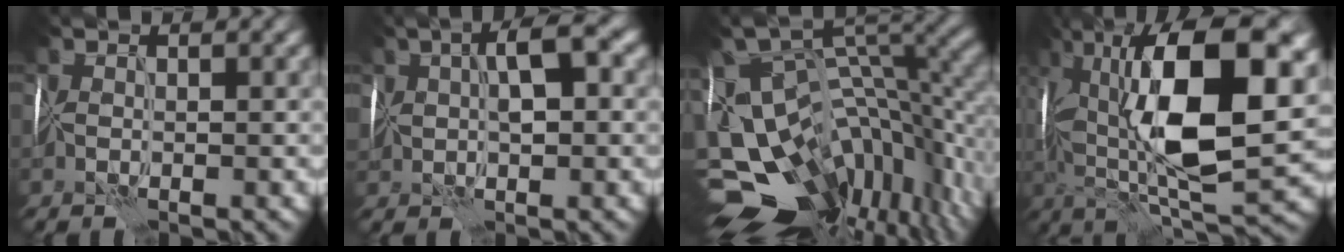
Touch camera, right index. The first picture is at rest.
{"total": 5.4, "force": [1.1, 3.0, 4.4], "torque": [-0.075, 0.013, 0.017]}
{"total": 14.8, "force": [-6.5, 9.6, 9.2], "torque": [-0.138, -0.013, -0.063]}
{"total": 13.8, "force": [2.7, 5.4, 12.4], "torque": [-0.208, 0.017, 0.034]}